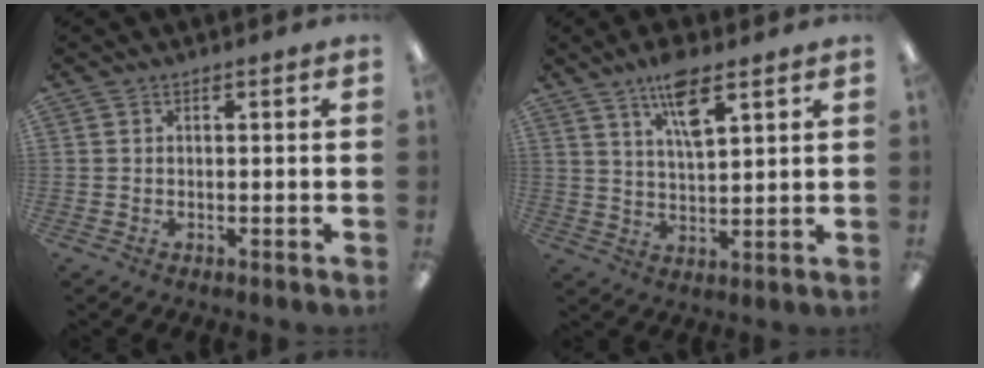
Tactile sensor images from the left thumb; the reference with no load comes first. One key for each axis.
{"total": 9.0, "fx": 6.0, "fy": 2.8, "fz": 6.2, "tx": -0.101, "ty": -0.024, "tz": 0.100}